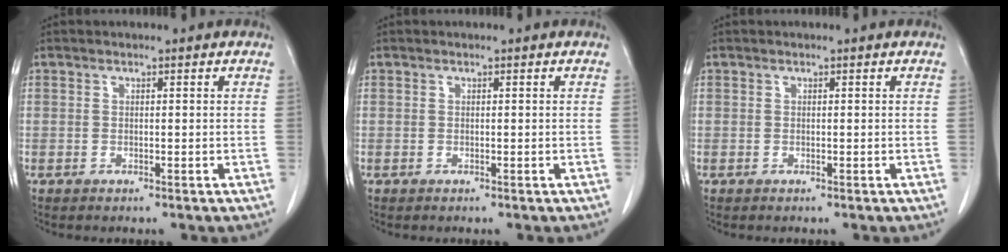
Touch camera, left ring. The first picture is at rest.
{"total": 0.0}
{"total": 0.0}